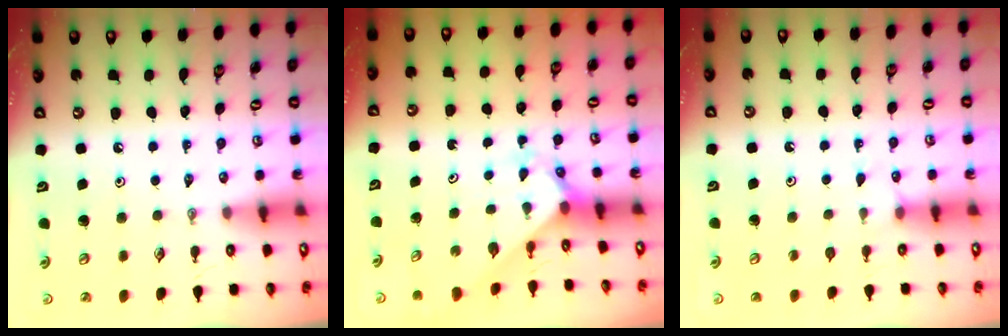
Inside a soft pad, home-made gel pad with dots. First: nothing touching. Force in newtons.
{"total": 2.3, "press": 2.3, "slide": 0.2}
{"total": 4.9, "press": 4.8, "slide": 0.6}